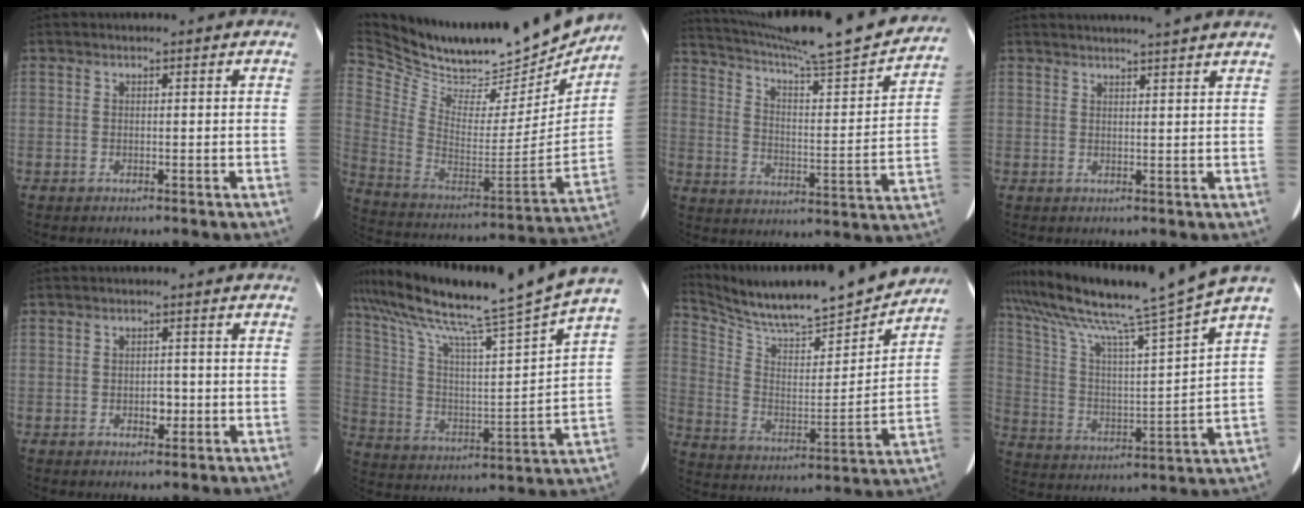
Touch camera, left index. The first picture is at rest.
{"total": 30.5, "force": [26.6, 9.5, 11.5], "torque": [-0.238, -0.041, 0.404]}
{"total": 26.6, "force": [24.0, 1.3, 11.5], "torque": [-0.189, -0.045, 0.328]}
{"total": 8.8, "force": [7.8, -0.6, 4.0], "torque": [-0.056, 0.019, 0.084]}
{"total": 2.2, "force": [-0.7, 1.3, 1.6], "torque": [-0.022, 0.004, -0.007]}
{"total": 22.2, "force": [18.1, -1.8, 12.8], "torque": [-0.222, -0.017, 0.285]}
{"total": 21.7, "force": [19.9, 2.3, 8.4], "torque": [-0.154, -0.016, 0.309]}
{"total": 18.3, "force": [14.9, -2.3, 10.4], "torque": [-0.186, -0.014, 0.246]}